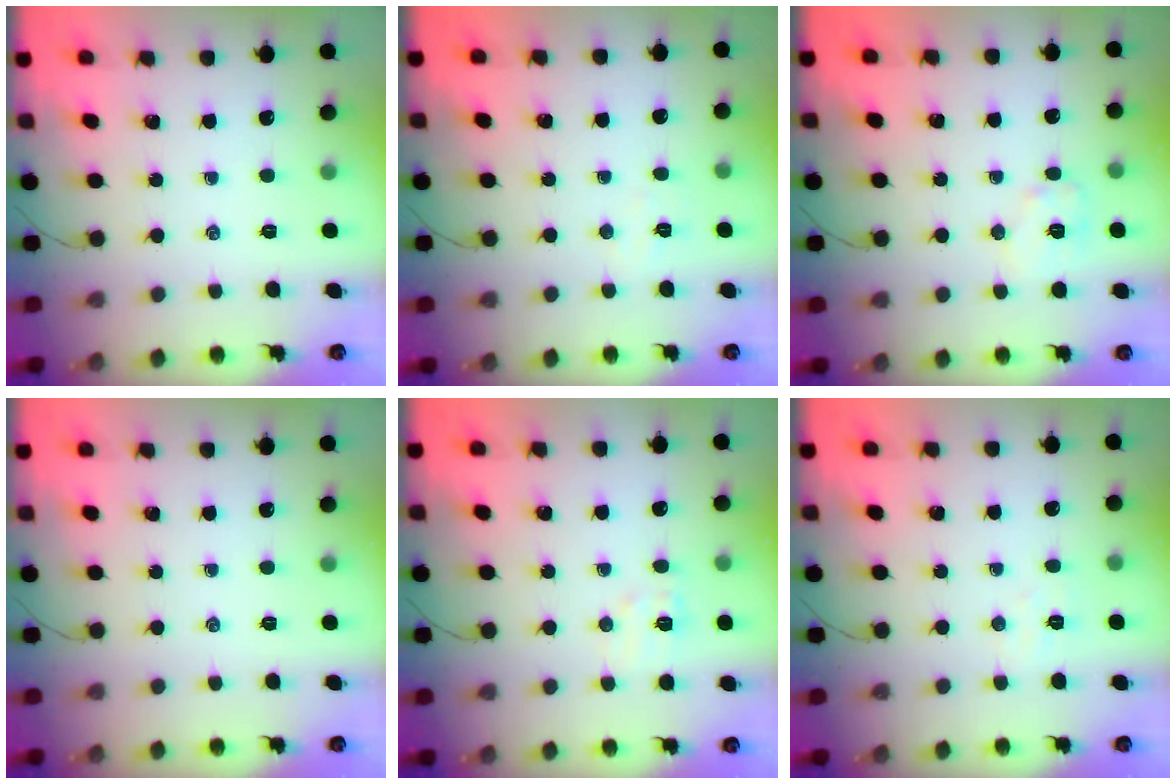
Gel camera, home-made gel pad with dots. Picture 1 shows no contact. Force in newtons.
{"total": 2.7, "press": 2.6, "slide": 0.7}
{"total": 6.9, "press": 6.9, "slide": 0.3}
{"total": 0.0}
{"total": 5.7, "press": 5.5, "slide": 1.4}
{"total": 3.8, "press": 3.7, "slide": 0.9}